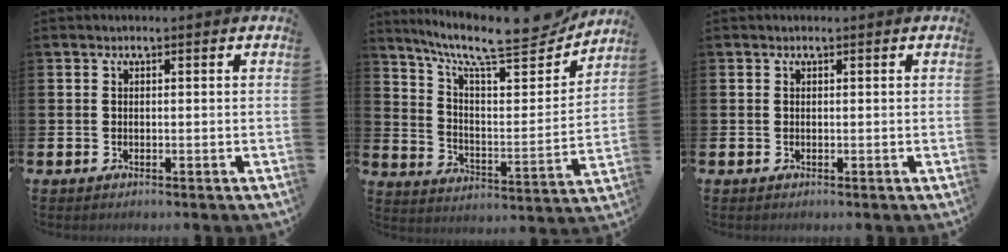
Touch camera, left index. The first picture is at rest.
{"total": 11.1, "force": [9.5, 2.4, 5.2], "torque": [-0.114, -0.075, 0.153]}
{"total": 0.0}